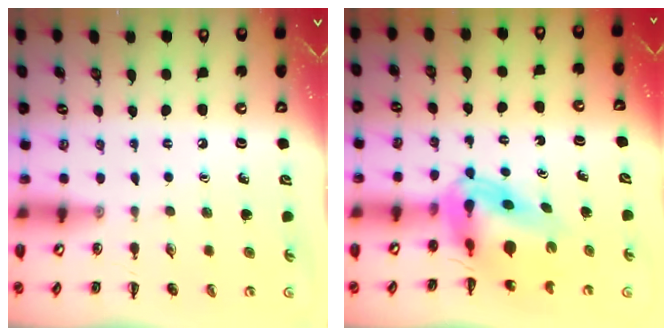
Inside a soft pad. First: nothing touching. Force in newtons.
{"total": 7.9, "press": 7.5, "slide": 2.6}